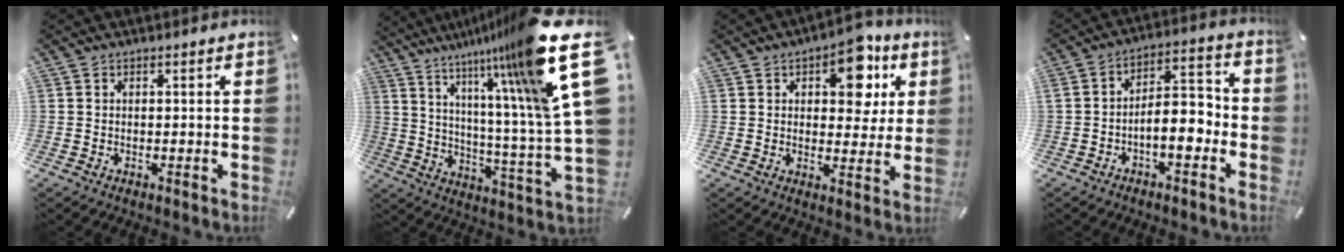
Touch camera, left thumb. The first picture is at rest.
{"total": 22.7, "force": [13.8, 2.2, 17.9], "torque": [-0.245, -0.116, 0.208]}
{"total": 12.5, "force": [5.7, 7.0, 8.6], "torque": [-0.099, -0.022, 0.092]}
{"total": 8.4, "force": [-4.1, 3.8, 6.4], "torque": [-0.100, 0.018, -0.069]}